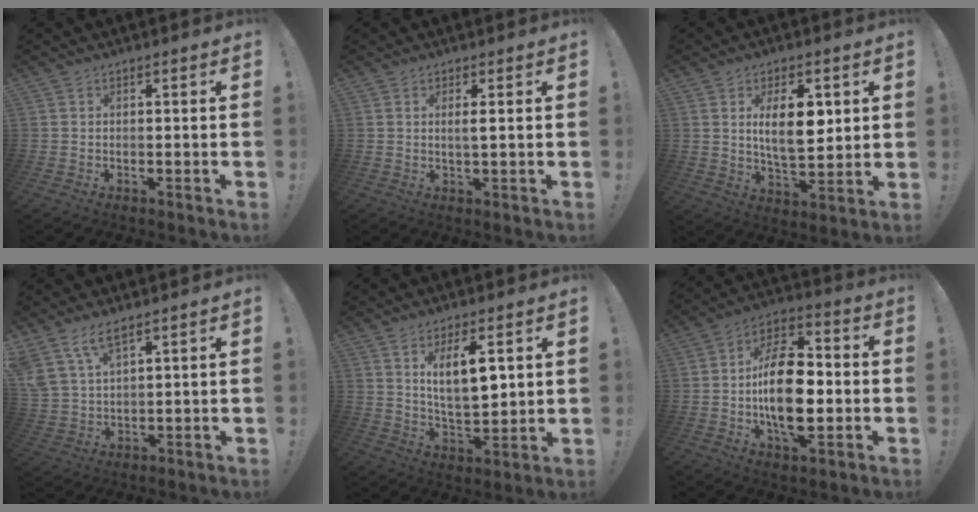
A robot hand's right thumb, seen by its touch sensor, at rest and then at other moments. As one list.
[{"total": 2.4, "force": [0.8, 0.2, 2.2], "torque": [-0.029, -0.008, 0.009]}, {"total": 12.2, "force": [2.9, 5.7, 10.3], "torque": [-0.166, -0.009, 0.042]}, {"total": 7.4, "force": [5.4, 2.4, 4.4], "torque": [-0.092, -0.022, 0.107]}, {"total": 11.0, "force": [5.0, 3.6, 9.2], "torque": [-0.147, -0.025, 0.082]}, {"total": 19.5, "force": [-2.3, 10.5, 16.3], "torque": [-0.288, 0.009, -0.041]}]